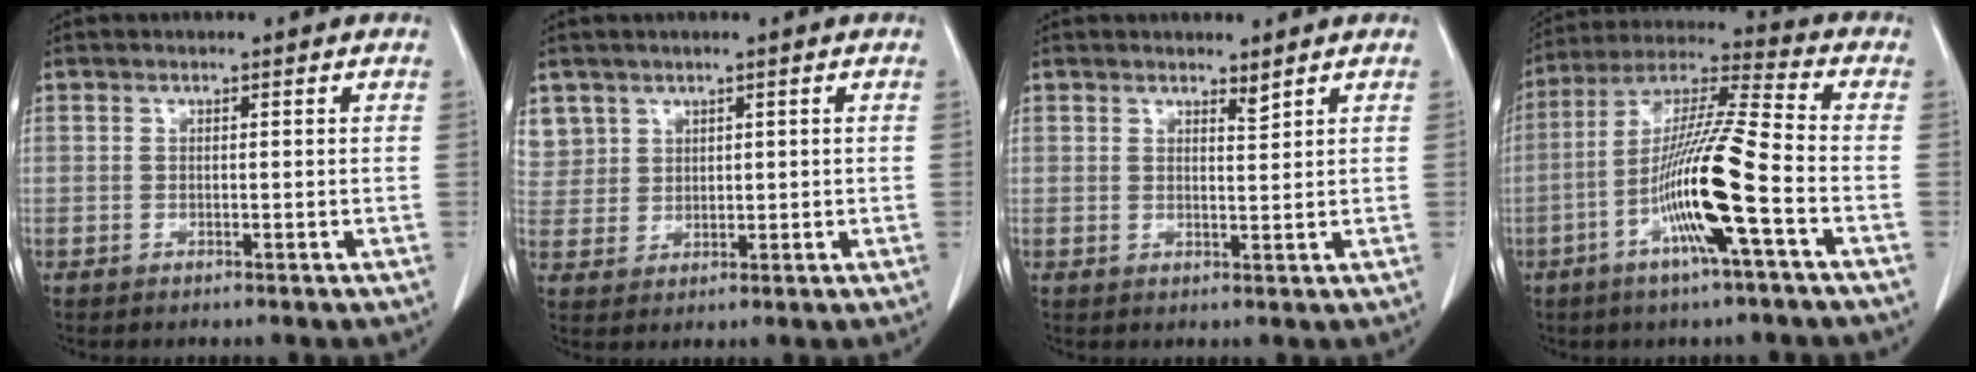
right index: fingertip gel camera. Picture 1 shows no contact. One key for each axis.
{"total": 7.6, "fx": 3.6, "fy": 6.6, "fz": 1.1, "tx": -0.037, "ty": 0.022, "tz": 0.090}
{"total": 1.7, "fx": 1.4, "fy": 0.4, "fz": 0.8, "tx": -0.018, "ty": -0.006, "tz": 0.029}
{"total": 15.8, "fx": -5.3, "fy": 0.3, "fz": 14.9, "tx": -0.291, "ty": -0.002, "tz": -0.103}